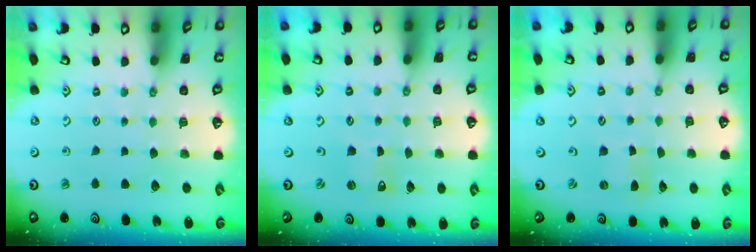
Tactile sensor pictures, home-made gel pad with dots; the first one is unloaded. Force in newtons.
{"total": 0.0}
{"total": 0.0}